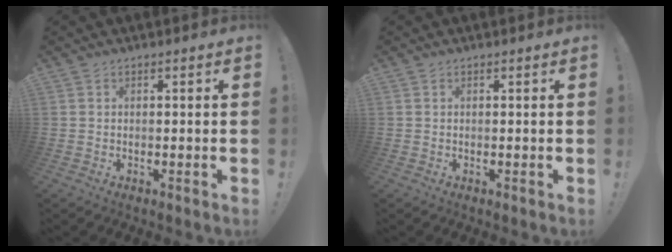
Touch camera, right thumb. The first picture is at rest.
{"total": 0.0}